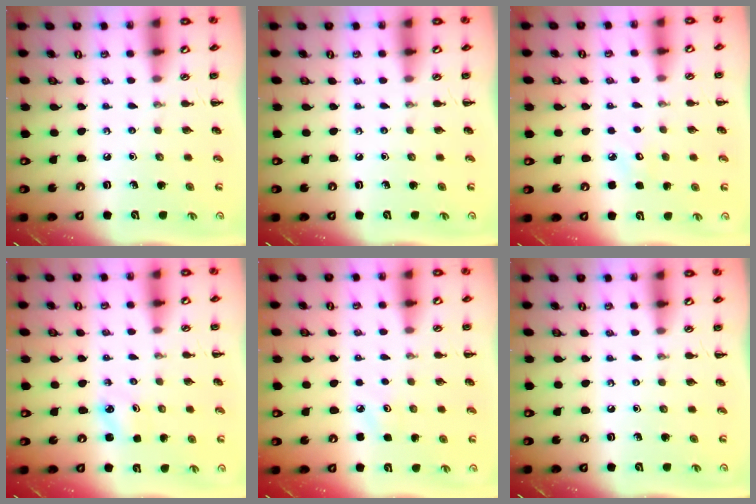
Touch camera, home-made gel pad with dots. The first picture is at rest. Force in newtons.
{"total": 0.0}
{"total": 5.3, "press": 5.1, "slide": 1.4}
{"total": 1.9, "press": 1.8, "slide": 0.5}
{"total": 2.8, "press": 2.7, "slide": 0.8}
{"total": 0.0}